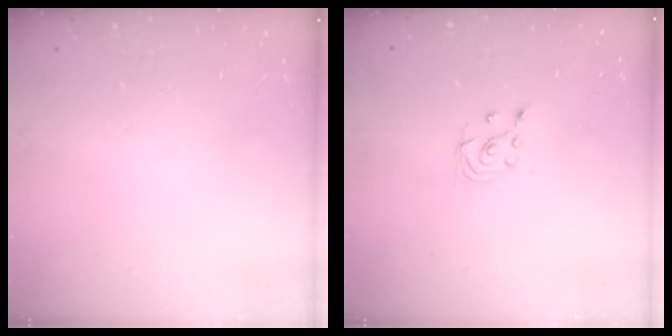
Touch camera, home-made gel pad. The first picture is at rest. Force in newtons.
{"total": 2.9, "press": 2.7, "slide": 1.0}